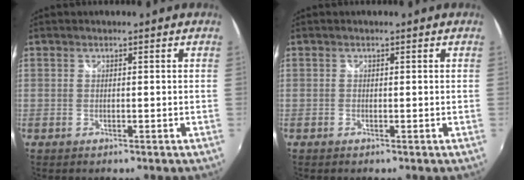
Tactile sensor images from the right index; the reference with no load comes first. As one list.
[{"total": 0.0}]